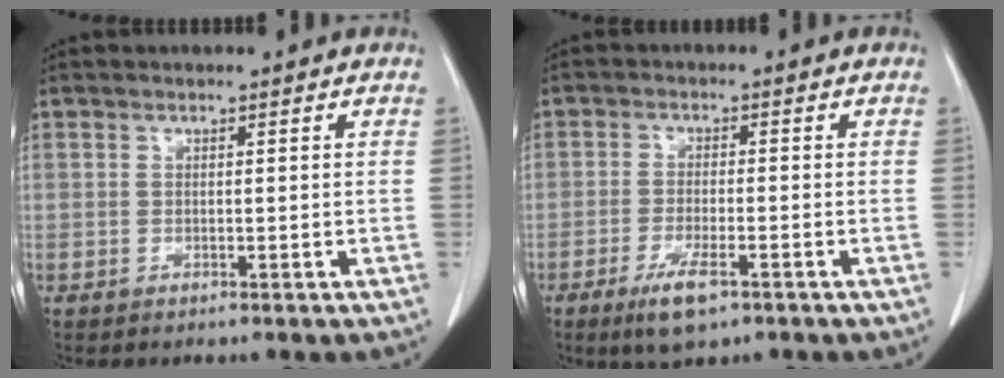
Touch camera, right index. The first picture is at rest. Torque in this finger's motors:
{"motor_torque": [0.51, -0.34, 0.18, 0.07]}